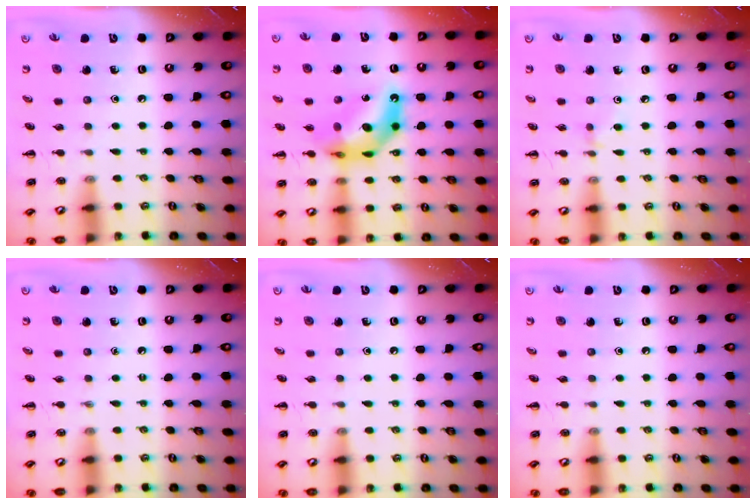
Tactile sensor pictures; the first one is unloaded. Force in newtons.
{"total": 13.0, "press": 12.5, "slide": 3.8}
{"total": 2.6, "press": 2.5, "slide": 0.9}
{"total": 0.0}
{"total": 0.0}
{"total": 0.0}